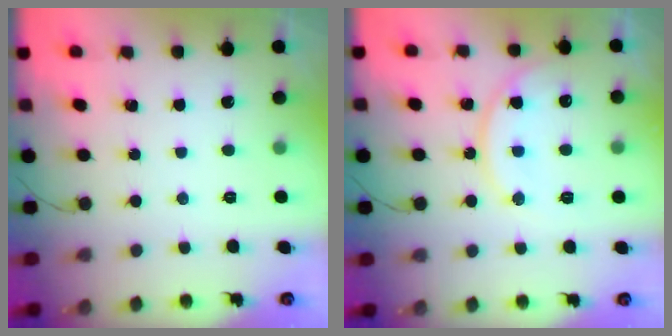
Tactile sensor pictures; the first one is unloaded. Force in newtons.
{"total": 12.8, "press": 12.8, "slide": 1.1}